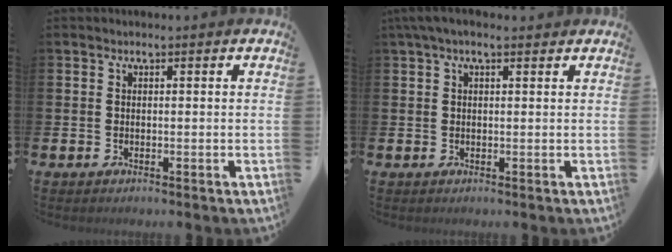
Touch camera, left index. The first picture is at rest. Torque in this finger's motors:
{"motor_torque": [1.11, -1.02, 0.67, 0.19]}